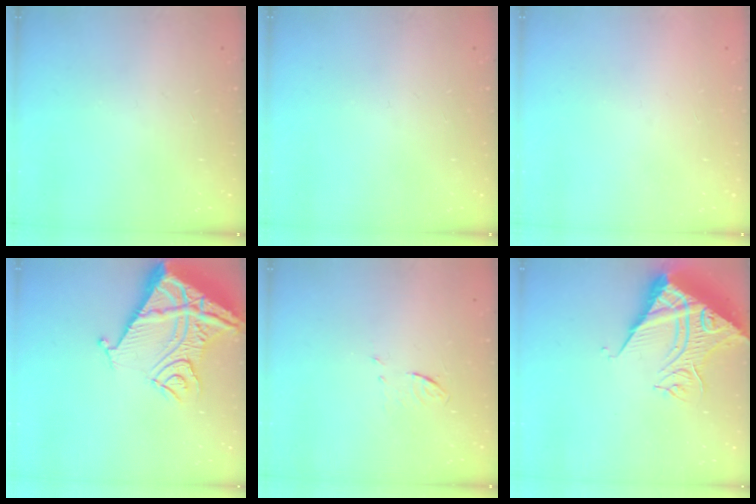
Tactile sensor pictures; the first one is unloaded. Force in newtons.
{"total": 0.0}
{"total": 1.5, "press": 1.5, "slide": 0.1}
{"total": 20.1, "press": 19.9, "slide": 2.1}
{"total": 3.9, "press": 3.6, "slide": 1.4}
{"total": 12.0, "press": 11.9, "slide": 0.7}